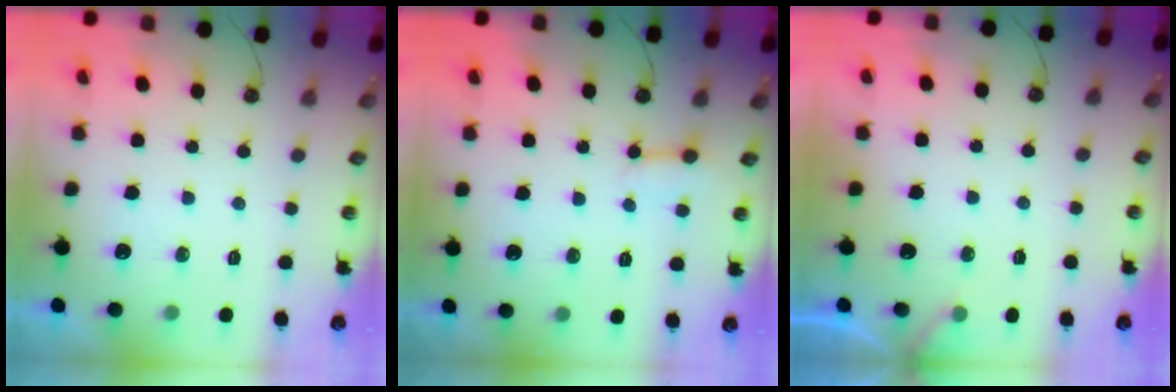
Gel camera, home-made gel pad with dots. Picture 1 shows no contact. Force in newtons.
{"total": 4.9, "press": 4.9, "slide": 0.5}
{"total": 4.5, "press": 4.5, "slide": 0.4}